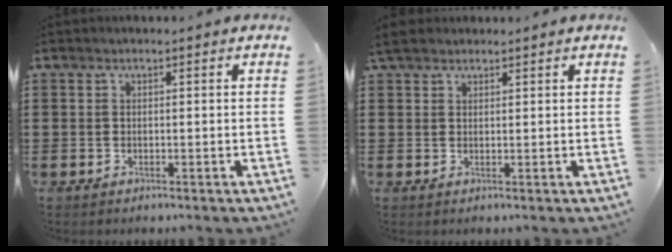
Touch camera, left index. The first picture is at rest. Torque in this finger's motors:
{"motor_torque": [1.07, -1.05, 0.36, 0.11]}